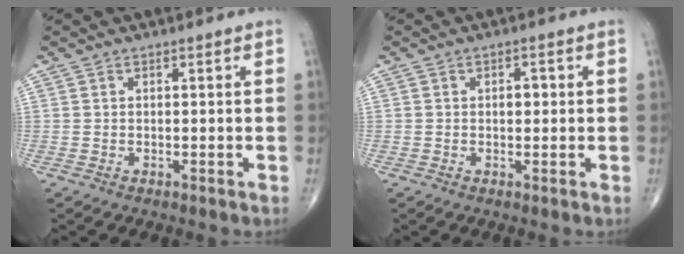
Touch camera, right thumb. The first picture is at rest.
{"total": 1.8, "force": [0.2, 1.1, 1.4], "torque": [-0.014, 0.003, 0.000]}